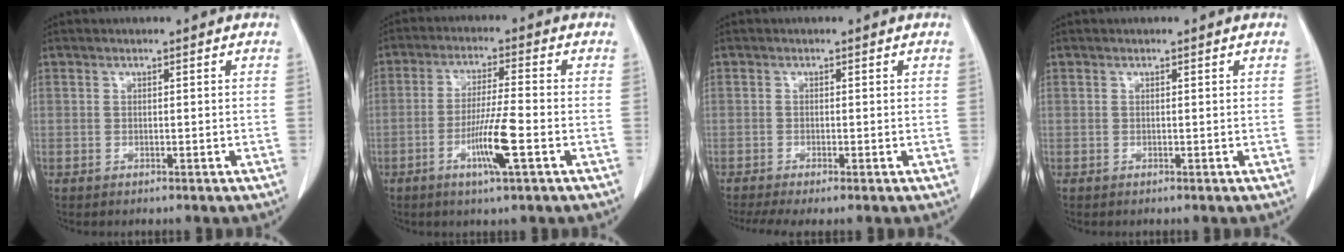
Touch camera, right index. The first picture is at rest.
{"total": 7.8, "force": [-3.0, -0.3, 7.2], "torque": [-0.140, -0.011, -0.054]}
{"total": 5.0, "force": [-3.8, 0.4, 3.2], "torque": [-0.053, -0.011, -0.060]}
{"total": 0.0}